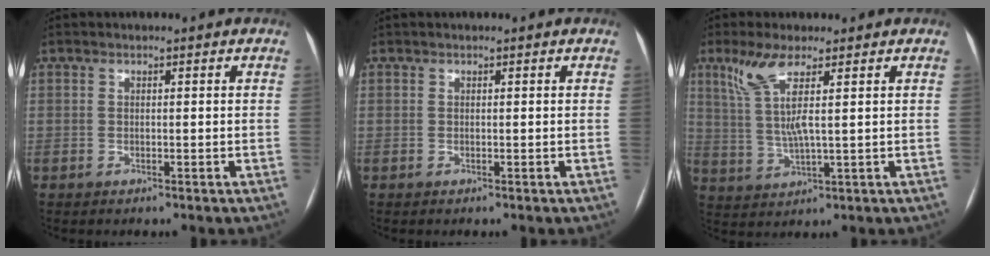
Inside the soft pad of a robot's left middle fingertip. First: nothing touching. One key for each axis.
{"total": 0.0}
{"total": 6.9, "fx": 3.2, "fy": 0.4, "fz": 6.1, "tx": -0.137, "ty": 0.003, "tz": 0.070}